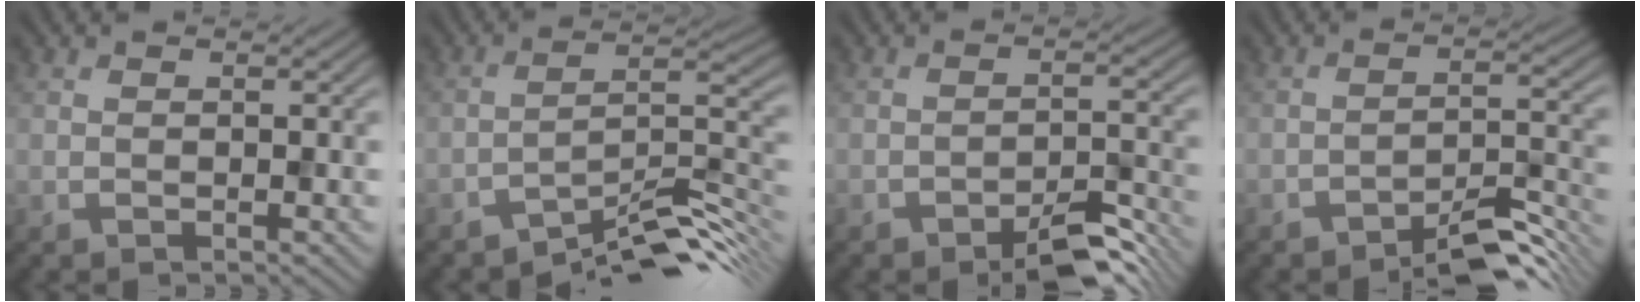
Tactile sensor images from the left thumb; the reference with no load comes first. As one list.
[{"total": 9.0, "force": [-7.1, 1.8, 5.2], "torque": [-0.077, 0.009, -0.129]}, {"total": 5.6, "force": [-4.0, 1.7, 3.6], "torque": [-0.049, 0.007, -0.062]}, {"total": 6.0, "force": [-4.6, 1.4, 3.6], "torque": [-0.051, 0.011, -0.072]}]